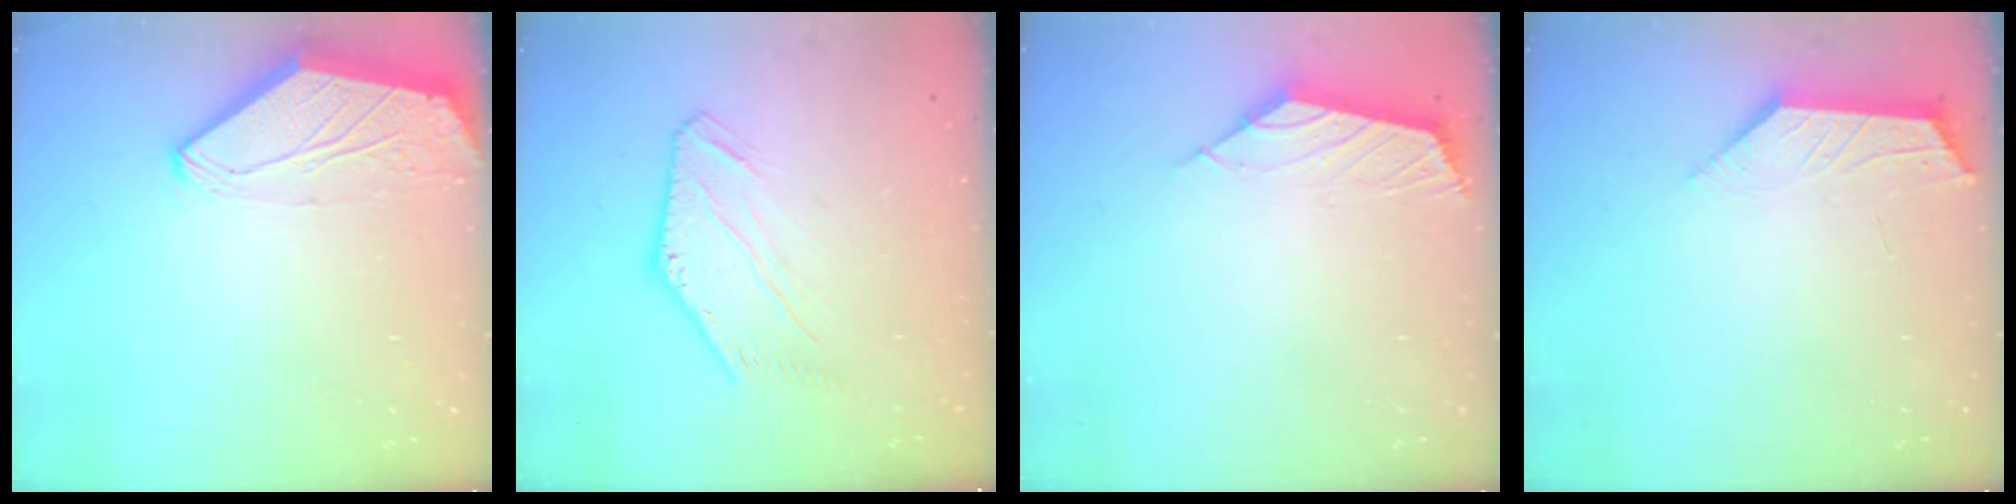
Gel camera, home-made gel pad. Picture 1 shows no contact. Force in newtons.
{"total": 5.1, "press": 5.1, "slide": 0.6}
{"total": 2.7, "press": 2.6, "slide": 0.7}
{"total": 2.3, "press": 2.2, "slide": 0.5}